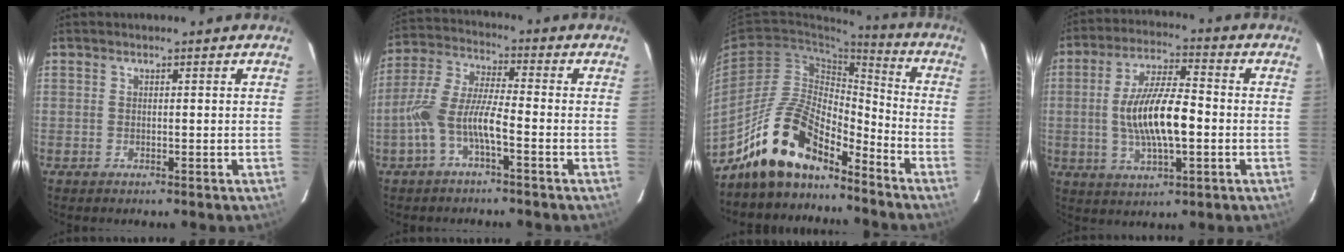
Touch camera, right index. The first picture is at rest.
{"total": 8.7, "force": [-3.6, 2.1, 7.6], "torque": [-0.175, 0.011, -0.069]}
{"total": 15.8, "force": [-12.6, 5.8, 7.5], "torque": [-0.146, 0.022, -0.226]}
{"total": 13.1, "force": [-1.5, 4.2, 12.3], "torque": [-0.238, 0.002, -0.021]}